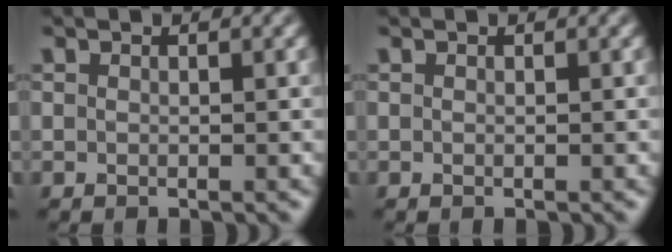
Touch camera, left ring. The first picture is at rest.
{"total": 0.0}